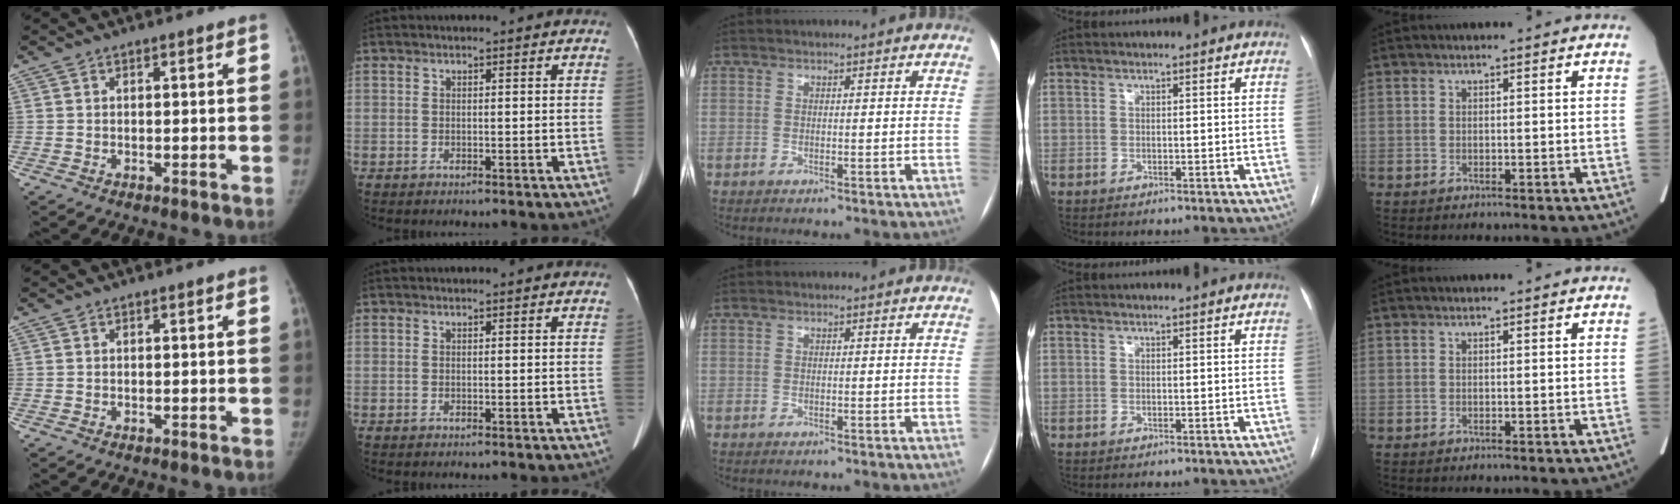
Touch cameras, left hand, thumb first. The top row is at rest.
{}